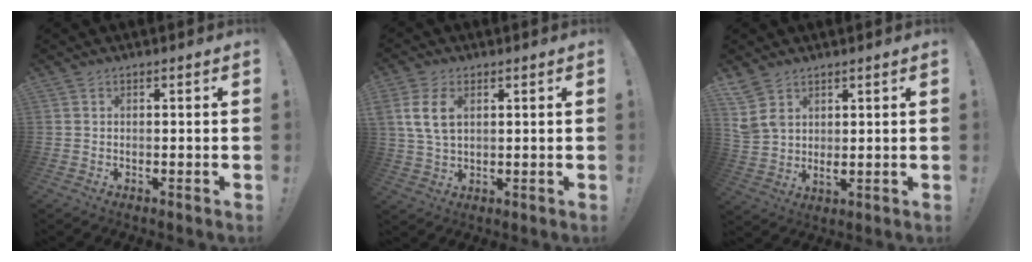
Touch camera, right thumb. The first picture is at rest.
{"total": 8.3, "force": [2.6, 5.1, 6.1], "torque": [-0.122, -0.001, 0.049]}
{"total": 6.4, "force": [4.1, 3.7, 3.2], "torque": [-0.056, -0.015, 0.082]}